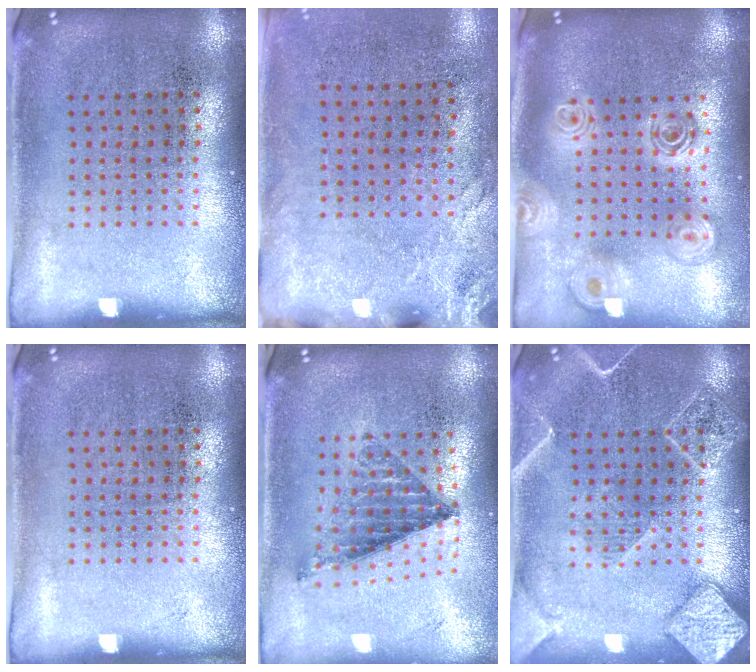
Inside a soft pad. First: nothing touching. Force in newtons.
{"total": 2.6, "press": 2.0, "slide": 1.6}
{"total": 2.3, "press": 1.8, "slide": 1.4}
{"total": 0.0}
{"total": 0.9, "press": 0.9, "slide": 0.2}
{"total": 3.5, "press": 3.4, "slide": 0.4}